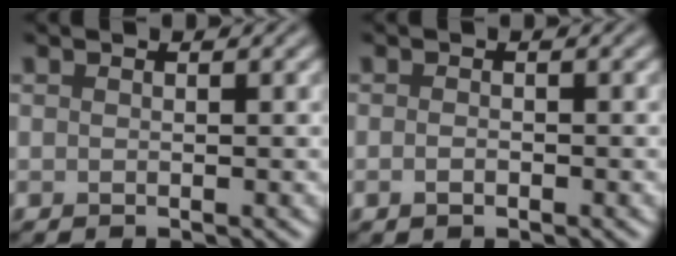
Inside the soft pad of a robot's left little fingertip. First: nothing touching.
{"total": 0.8, "force": [-0.4, 0.4, 0.6], "torque": [-0.013, -0.002, -0.007]}